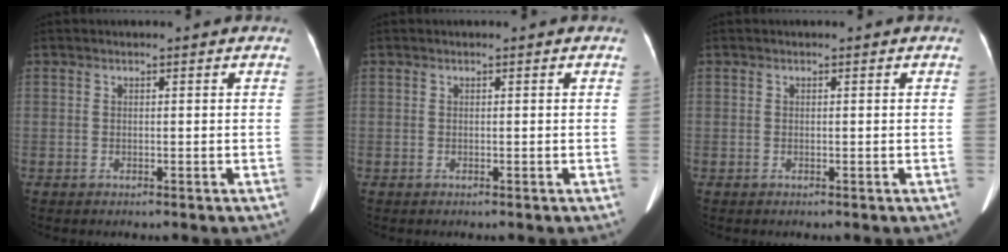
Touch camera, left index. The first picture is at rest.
{"total": 0.0}
{"total": 0.0}